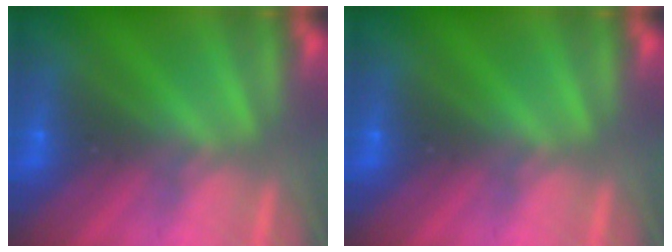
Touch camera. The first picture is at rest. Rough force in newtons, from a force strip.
{"total": 0.0}